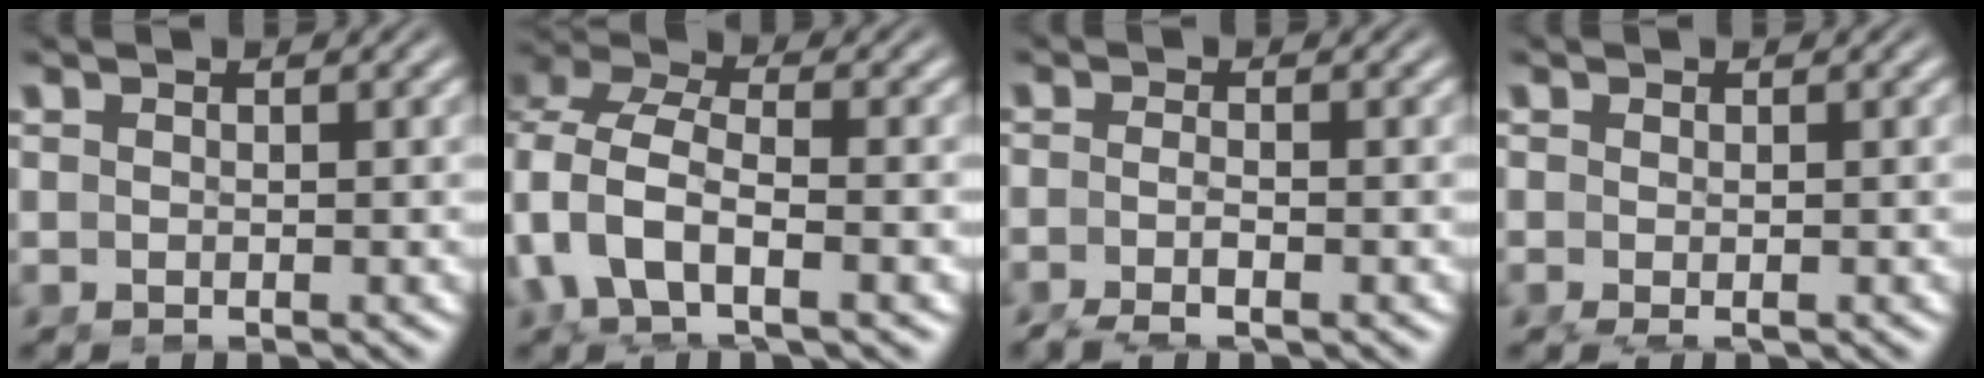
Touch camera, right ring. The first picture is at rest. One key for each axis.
{"total": 7.8, "fx": 0.2, "fy": 5.9, "fz": 5.2, "tx": -0.144, "ty": -0.018, "tz": 0.002}
{"total": 2.8, "fx": -1.8, "fy": 0.8, "fz": 1.9, "tx": -0.043, "ty": -0.015, "tz": -0.027}
{"total": 1.2, "fx": -0.8, "fy": 0.6, "fz": 0.7, "tx": -0.018, "ty": -0.015, "tz": -0.006}